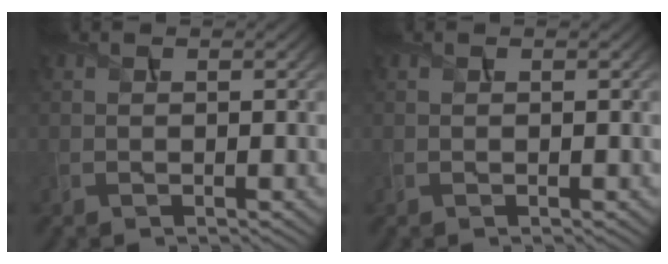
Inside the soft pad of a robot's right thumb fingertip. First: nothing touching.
{"total": 0.0}